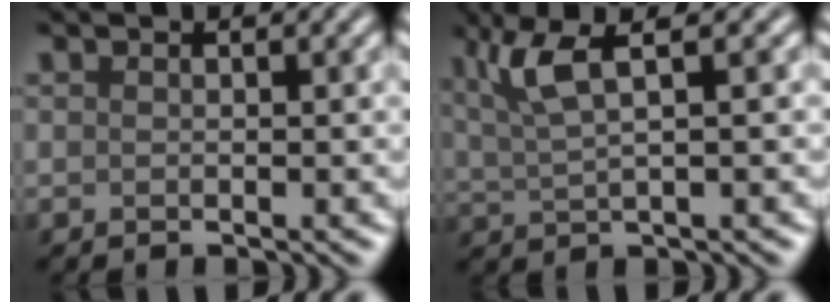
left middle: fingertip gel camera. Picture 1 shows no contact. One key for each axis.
{"total": 4.7, "fx": 2.4, "fy": 1.0, "fz": 3.9, "tx": -0.079, "ty": 0.011, "tz": 0.049}